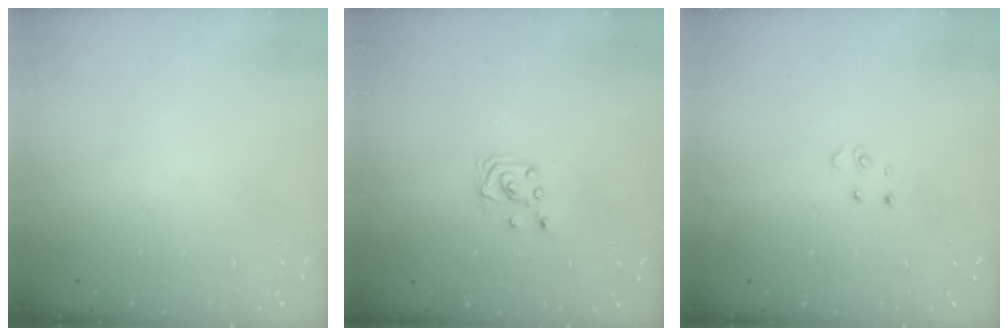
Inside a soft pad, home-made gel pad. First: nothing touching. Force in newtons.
{"total": 2.0, "press": 2.0, "slide": 0.2}
{"total": 2.6, "press": 2.6, "slide": 0.3}